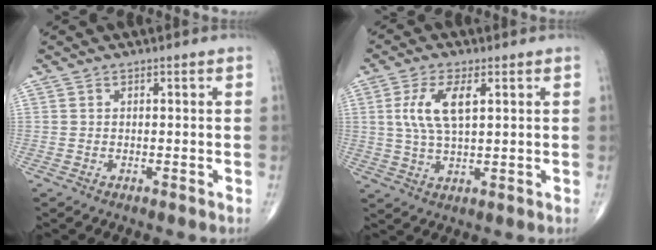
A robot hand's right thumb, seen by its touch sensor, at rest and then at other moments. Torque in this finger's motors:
{"motor_torque": [0.06, 0.09, 0.50, 0.28, 0.11]}